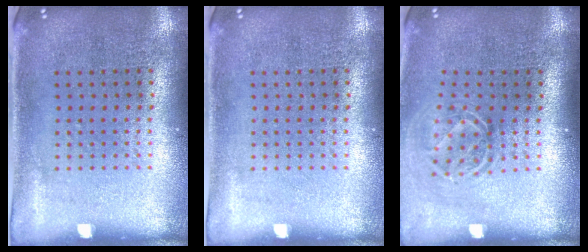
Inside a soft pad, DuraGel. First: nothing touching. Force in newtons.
{"total": 0.0}
{"total": 1.6, "press": 1.1, "slide": 1.2}